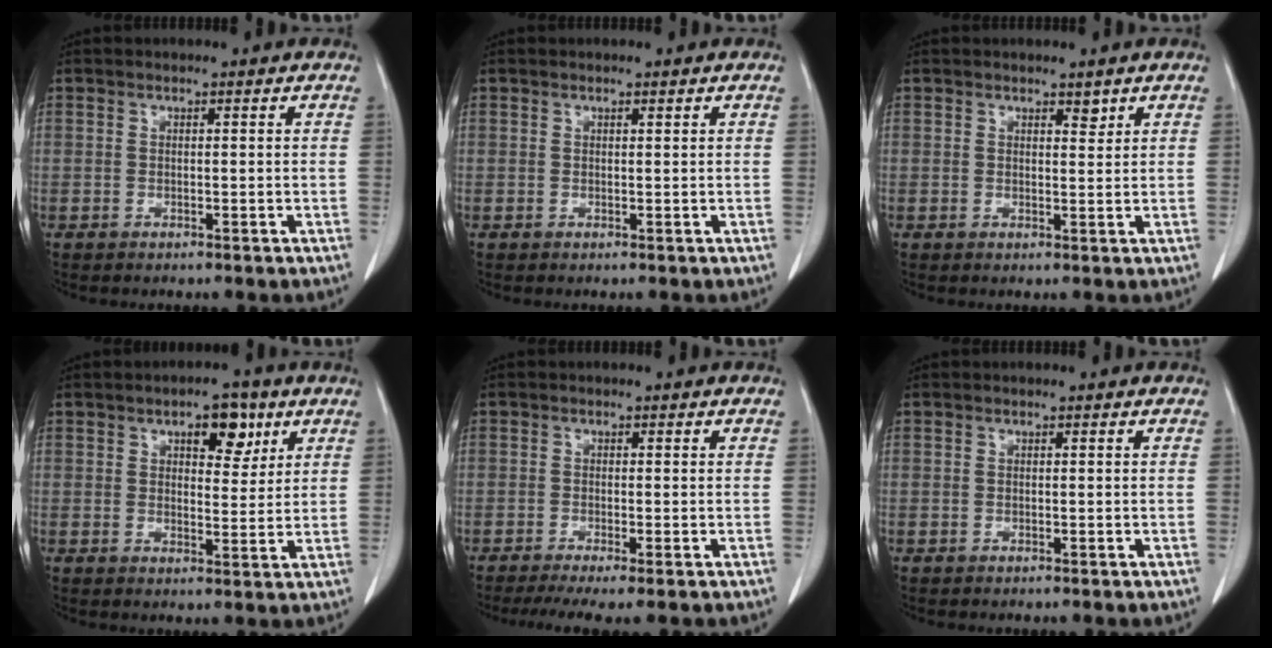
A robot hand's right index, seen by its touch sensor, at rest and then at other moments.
{"total": 0.0}
{"total": 1.4, "force": [1.1, 0.5, 0.7], "torque": [-0.009, -0.007, 0.015]}
{"total": 6.1, "force": [3.2, 2.8, 4.4], "torque": [-0.057, 0.005, 0.045]}
{"total": 5.0, "force": [-3.7, 0.2, 3.5], "torque": [-0.053, -0.012, -0.059]}
{"total": 0.0}